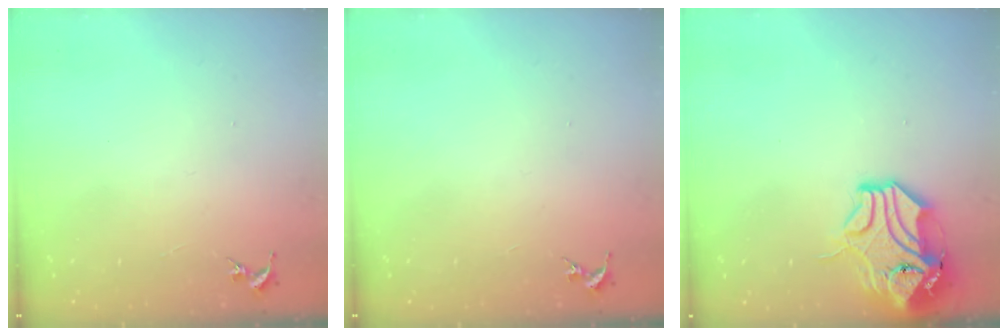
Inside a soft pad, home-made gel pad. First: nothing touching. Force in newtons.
{"total": 0.0}
{"total": 13.7, "press": 13.5, "slide": 1.8}